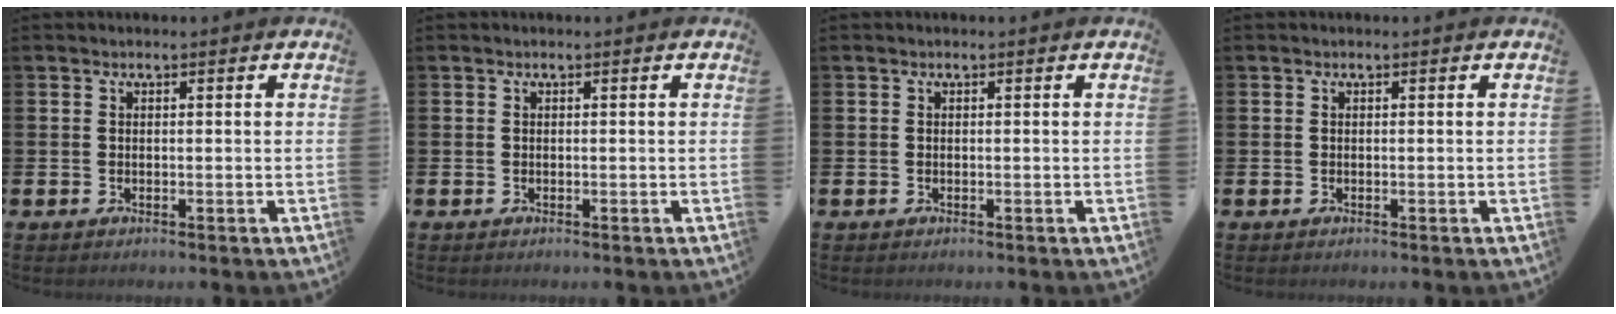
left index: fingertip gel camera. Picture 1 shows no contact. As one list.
[{"total": 0.0}, {"total": 0.0}, {"total": 0.0}]